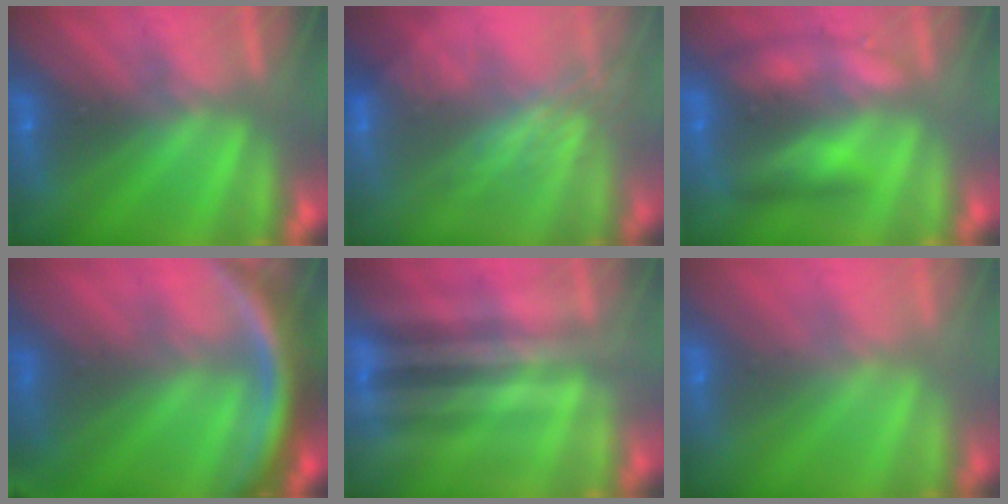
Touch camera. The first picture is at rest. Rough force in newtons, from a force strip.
{"total": 2.8}
{"total": 2.5}
{"total": 9.9}
{"total": 1.8}
{"total": 2.9}